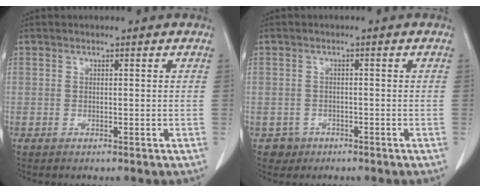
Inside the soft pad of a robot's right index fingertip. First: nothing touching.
{"total": 2.3, "force": [-1.1, 2.0, -0.3], "torque": [0.007, 0.011, -0.016]}